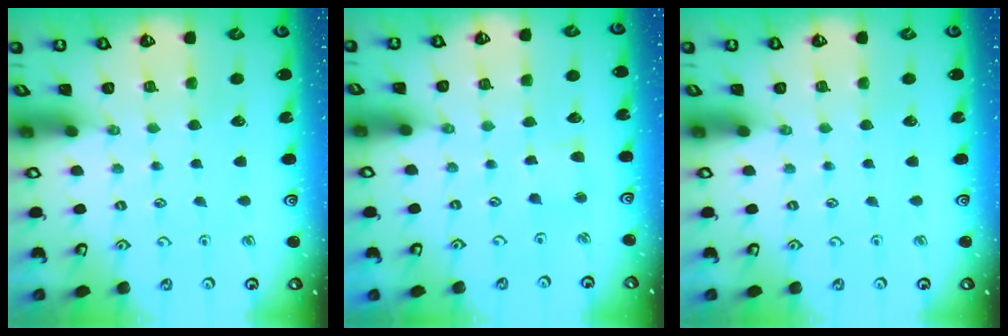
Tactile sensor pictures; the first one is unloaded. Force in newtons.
{"total": 2.8, "press": 2.8, "slide": 0.2}
{"total": 0.0}